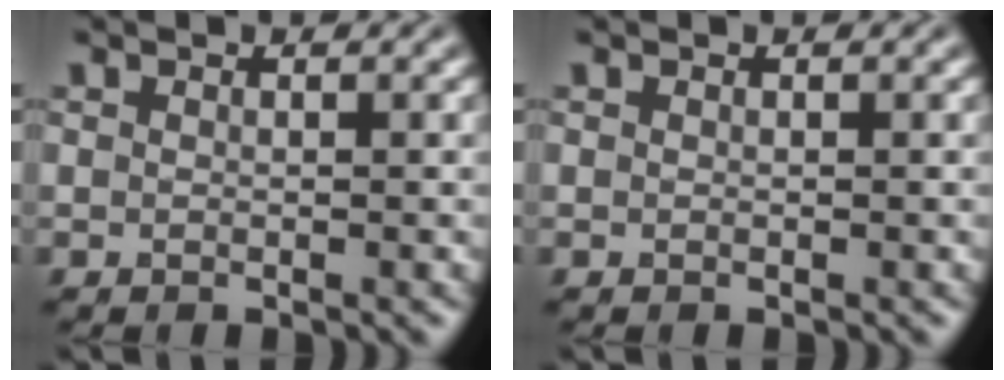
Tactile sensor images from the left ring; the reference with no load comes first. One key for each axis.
{"total": 0.0}